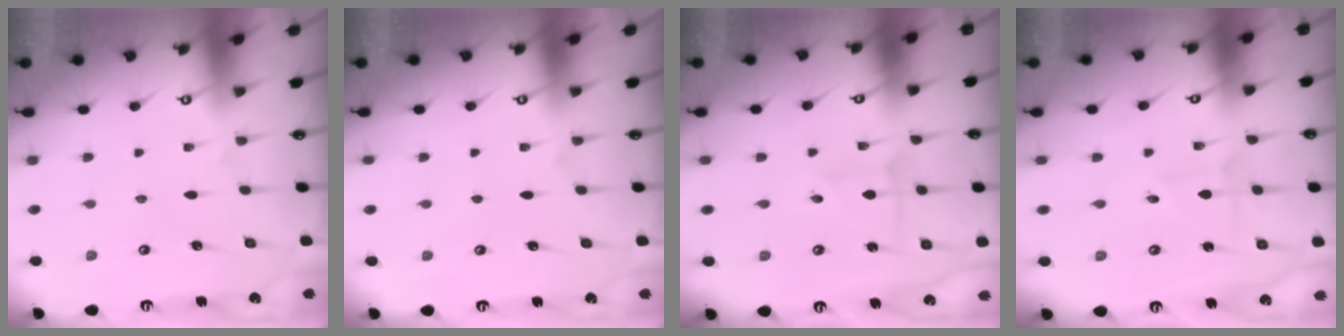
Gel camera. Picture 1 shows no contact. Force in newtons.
{"total": 0.0}
{"total": 2.7, "press": 2.6, "slide": 0.3}
{"total": 0.7, "press": 0.7, "slide": 0.0}